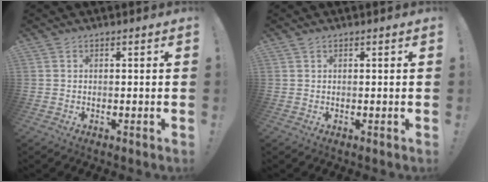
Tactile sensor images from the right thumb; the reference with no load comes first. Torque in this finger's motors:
{"motor_torque": [-0.09, 0.09, 0.02, -0.02, 0.00]}